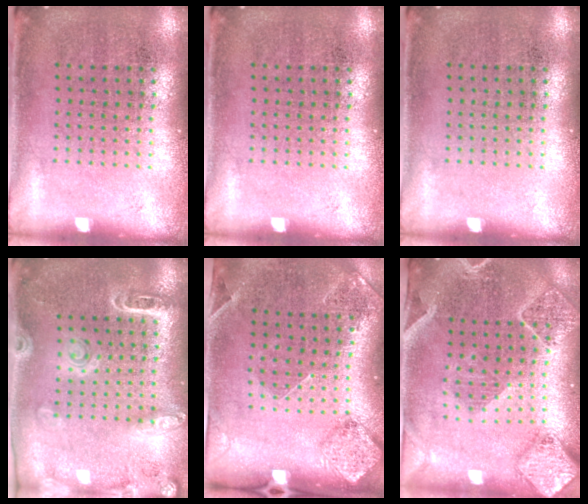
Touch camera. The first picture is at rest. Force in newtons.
{"total": 0.0}
{"total": 0.0}
{"total": 1.8, "press": 1.7, "slide": 0.4}
{"total": 1.5, "press": 1.3, "slide": 0.8}
{"total": 2.4, "press": 2.2, "slide": 0.9}